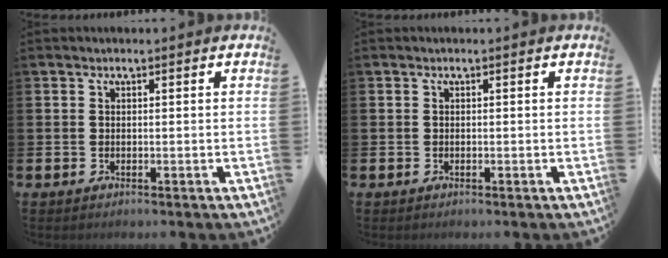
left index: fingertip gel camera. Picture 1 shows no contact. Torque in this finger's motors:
{"motor_torque": [-0.17, -0.08, -0.04, -0.01]}